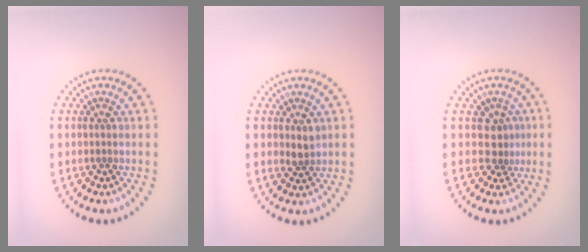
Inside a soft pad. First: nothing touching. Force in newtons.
{"total": 1.3, "press": 1.1, "slide": 0.7}
{"total": 1.8, "press": 1.2, "slide": 1.4}